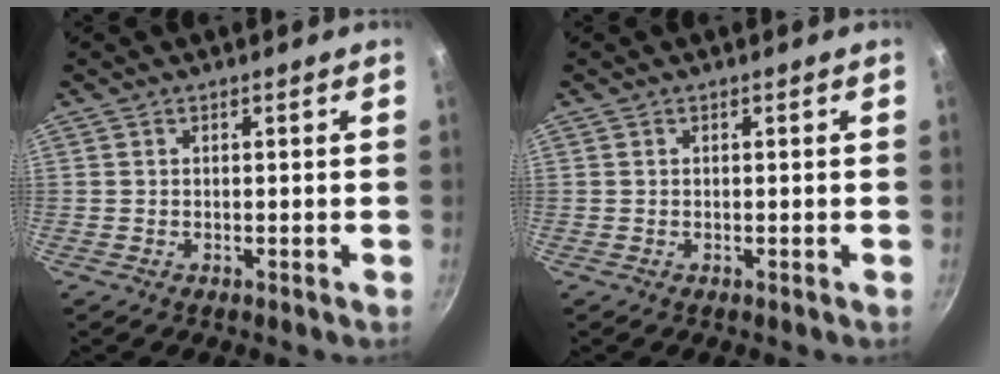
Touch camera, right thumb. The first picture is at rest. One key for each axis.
{"total": 0.0}